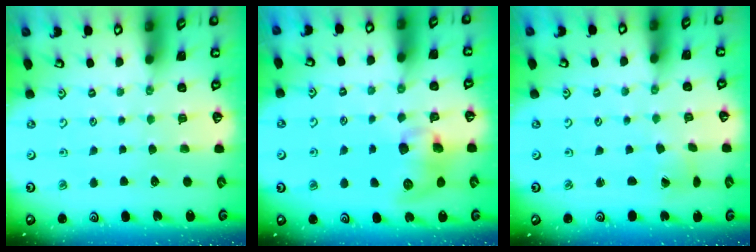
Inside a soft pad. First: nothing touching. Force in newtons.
{"total": 9.7, "press": 9.6, "slide": 1.0}
{"total": 1.5, "press": 1.5, "slide": 0.1}